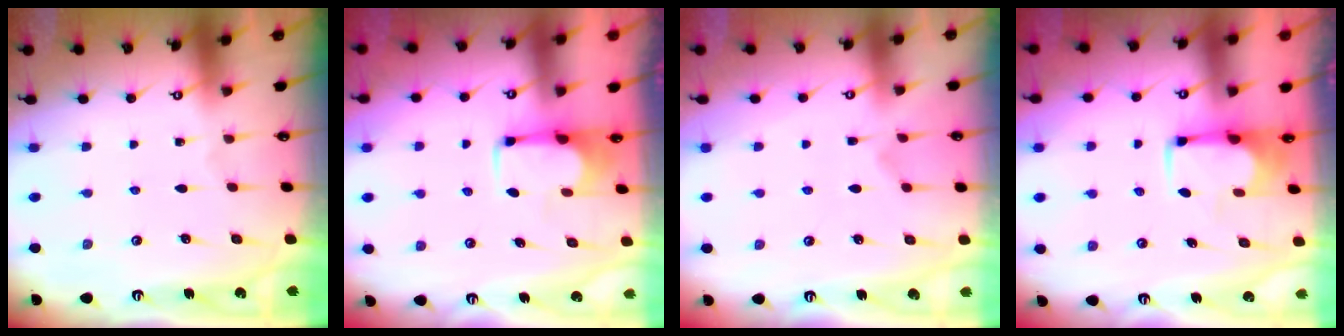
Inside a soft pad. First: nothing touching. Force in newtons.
{"total": 1.7, "press": 1.6, "slide": 0.7}
{"total": 2.3, "press": 2.0, "slide": 1.1}
{"total": 1.8, "press": 1.7, "slide": 0.6}